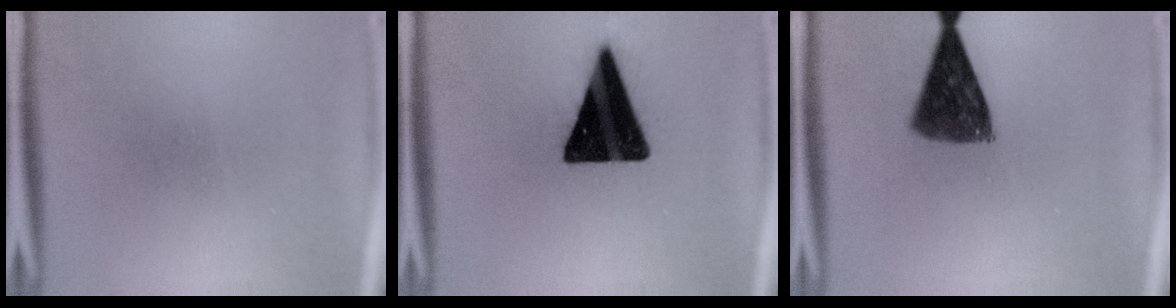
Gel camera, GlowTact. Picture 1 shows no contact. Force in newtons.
{"total": 19.1}
{"total": 9.4}